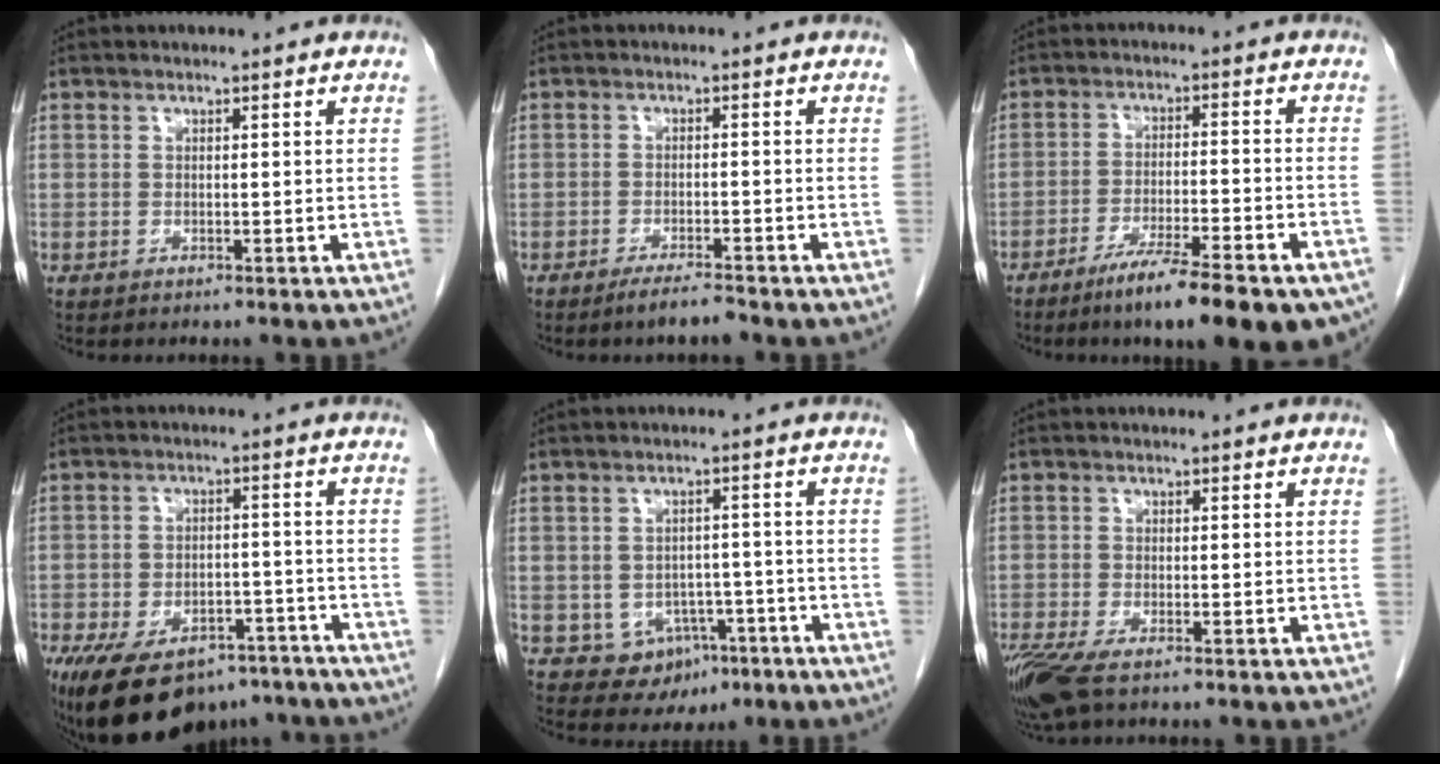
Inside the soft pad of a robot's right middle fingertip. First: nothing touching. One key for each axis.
{"total": 3.1, "fx": -2.6, "fy": 0.1, "fz": 1.8, "tx": -0.033, "ty": -0.004, "tz": -0.045}
{"total": 15.9, "fx": -11.7, "fy": 2.0, "fz": 10.6, "tx": -0.111, "ty": -0.009, "tz": -0.174}
{"total": 15.6, "fx": -11.6, "fy": 7.6, "fz": 7.3, "tx": -0.134, "ty": 0.007, "tz": -0.164}
{"total": 6.0, "fx": -2.7, "fy": 5.0, "fz": 2.0, "tx": -0.020, "ty": 0.010, "tz": -0.024}
{"total": 6.7, "fx": -4.6, "fy": 2.0, "fz": 4.4, "tx": -0.089, "ty": -0.018, "tz": -0.083}